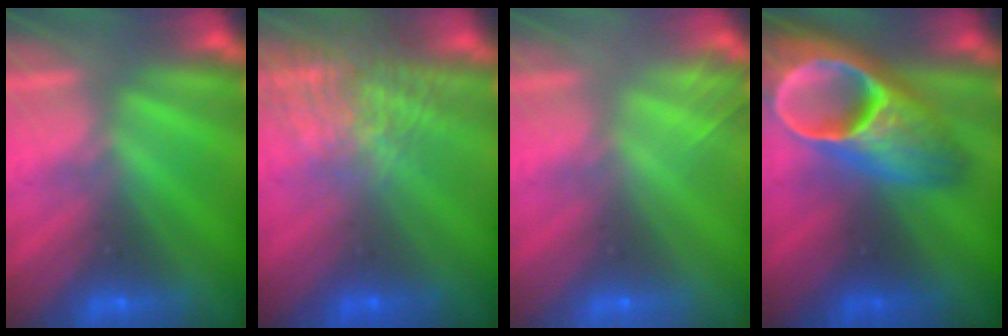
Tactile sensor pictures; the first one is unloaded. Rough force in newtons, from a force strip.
{"total": 5.8}
{"total": 2.0}
{"total": 8.0}